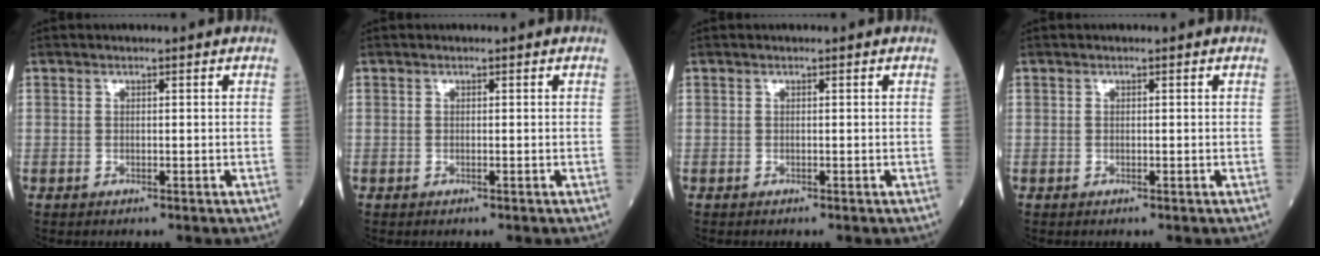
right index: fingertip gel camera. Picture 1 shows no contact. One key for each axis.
{"total": 0.0}
{"total": 0.0}
{"total": 0.0}